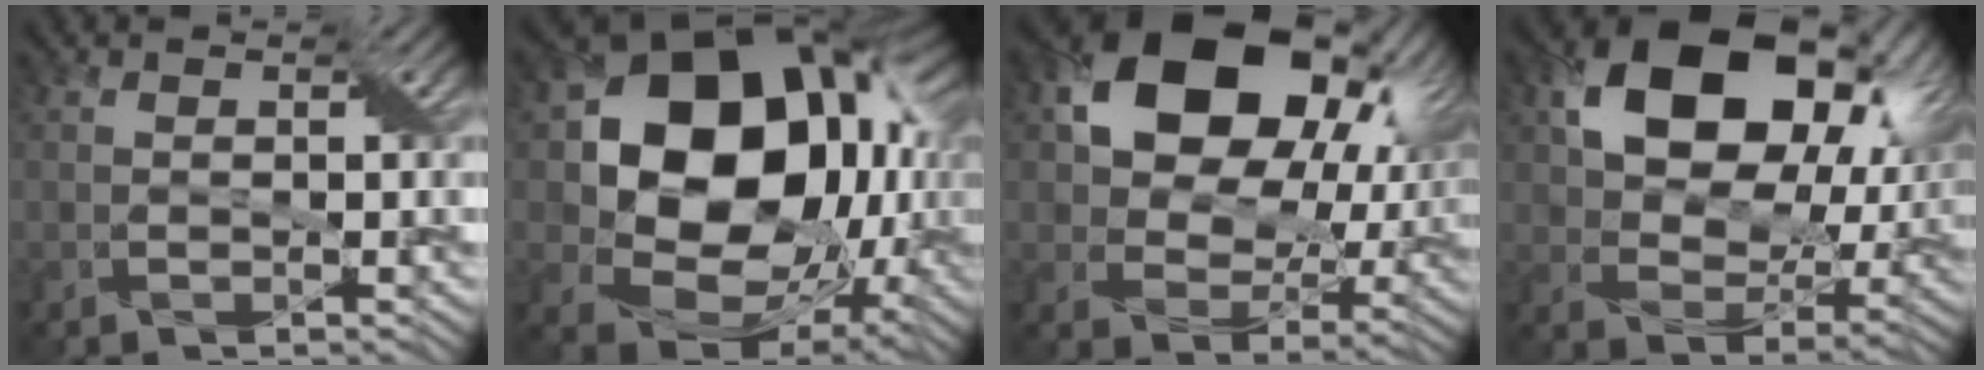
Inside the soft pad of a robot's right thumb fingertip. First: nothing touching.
{"total": 17.4, "force": [2.3, 13.6, 10.6], "torque": [-0.188, -0.027, 0.056]}
{"total": 17.6, "force": [6.8, 12.0, 10.9], "torque": [-0.194, 0.028, 0.126]}
{"total": 15.9, "force": [6.0, 10.4, 10.5], "torque": [-0.177, -0.001, 0.115]}